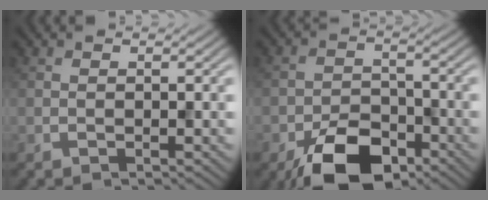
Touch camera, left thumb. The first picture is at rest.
{"total": 8.4, "force": [-5.4, 4.3, 4.8], "torque": [-0.079, -0.007, -0.104]}